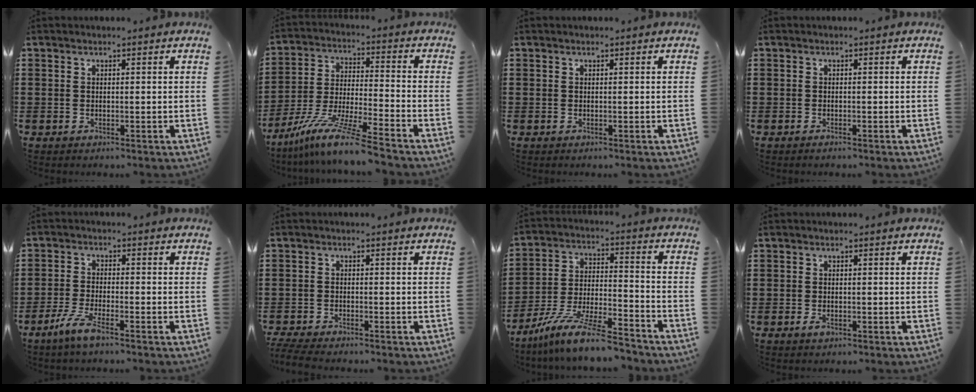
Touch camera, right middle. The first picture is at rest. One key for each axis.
{"total": 11.0, "fx": -9.1, "fy": -0.4, "fz": 6.1, "tx": -0.126, "ty": -0.003, "tz": -0.183}
{"total": 0.0}
{"total": 0.5, "fx": -0.4, "fy": 0.1, "fz": 0.3, "tx": -0.007, "ty": -0.003, "tz": -0.008}
{"total": 5.7, "fx": -3.9, "fy": 0.4, "fz": 4.1, "tx": -0.100, "ty": -0.016, "tz": -0.078}
{"total": 2.7, "fx": -2.6, "fy": 0.2, "fz": 0.7, "tx": -0.027, "ty": -0.004, "tz": -0.058}
{"total": 11.2, "fx": -9.6, "fy": 0.8, "fz": 5.7, "tx": -0.114, "ty": 0.014, "tz": -0.191}
{"total": 1.1, "fx": -0.5, "fy": 0.5, "fz": 0.8, "tx": -0.018, "ty": -0.004, "tz": -0.008}